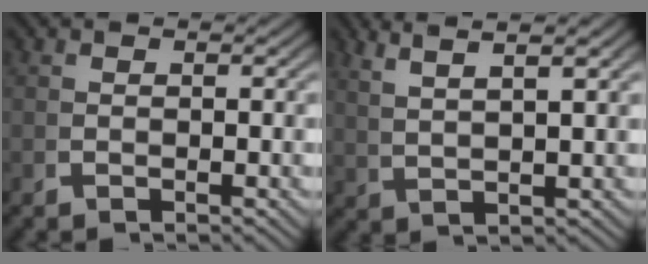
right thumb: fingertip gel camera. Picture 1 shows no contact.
{"total": 5.3, "force": [4.1, 0.7, 3.3], "torque": [-0.043, 0.018, 0.076]}